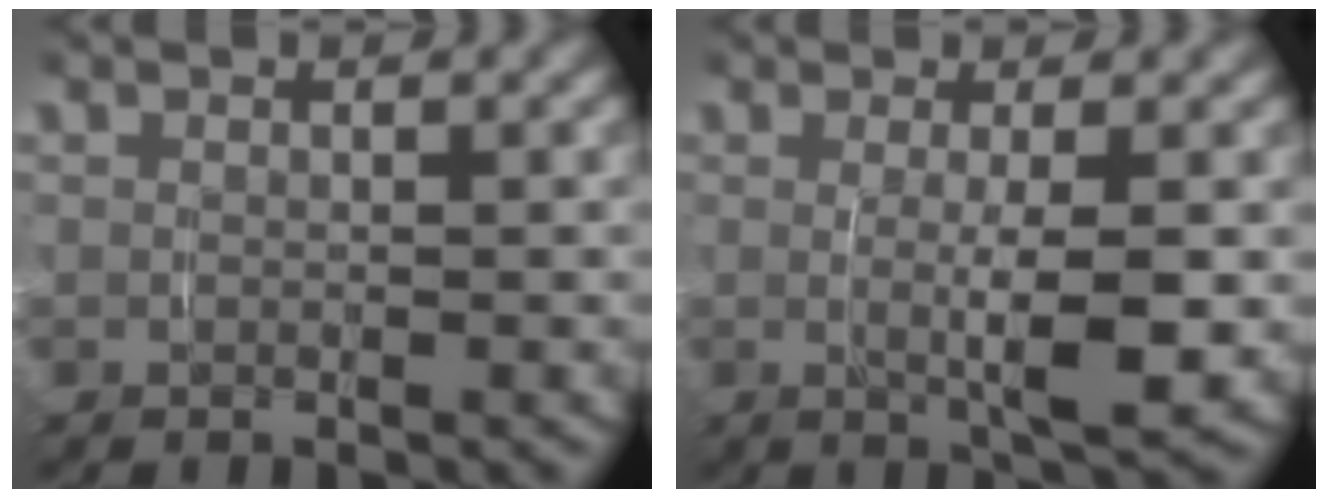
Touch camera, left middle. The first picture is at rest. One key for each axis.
{"total": 4.2, "fx": 0.0, "fy": 0.4, "fz": 4.2, "tx": -0.067, "ty": -0.011, "tz": 0.005}